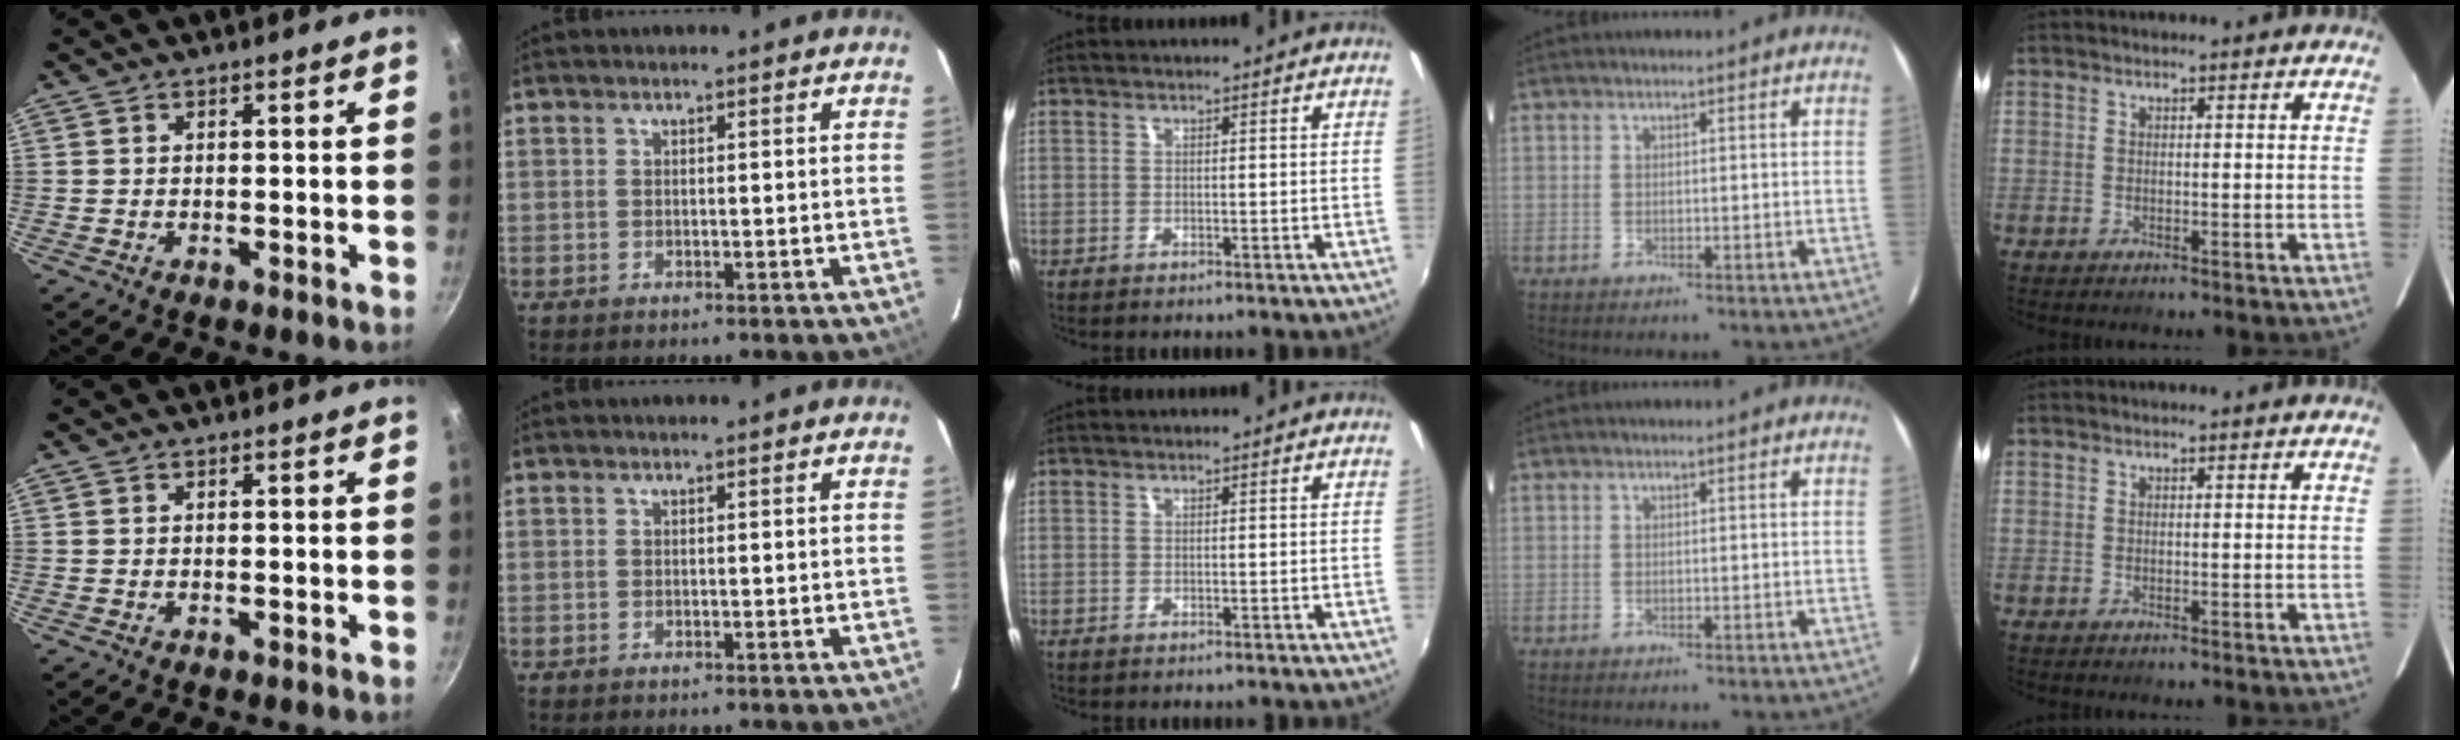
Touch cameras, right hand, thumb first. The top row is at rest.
{}